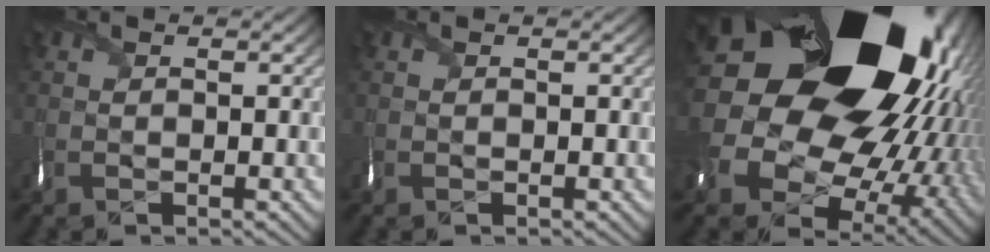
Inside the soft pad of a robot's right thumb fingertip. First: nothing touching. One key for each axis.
{"total": 0.0}
{"total": 24.5, "fx": 6.9, "fy": 18.0, "fz": 15.2, "tx": -0.322, "ty": -0.031, "tz": 0.109}